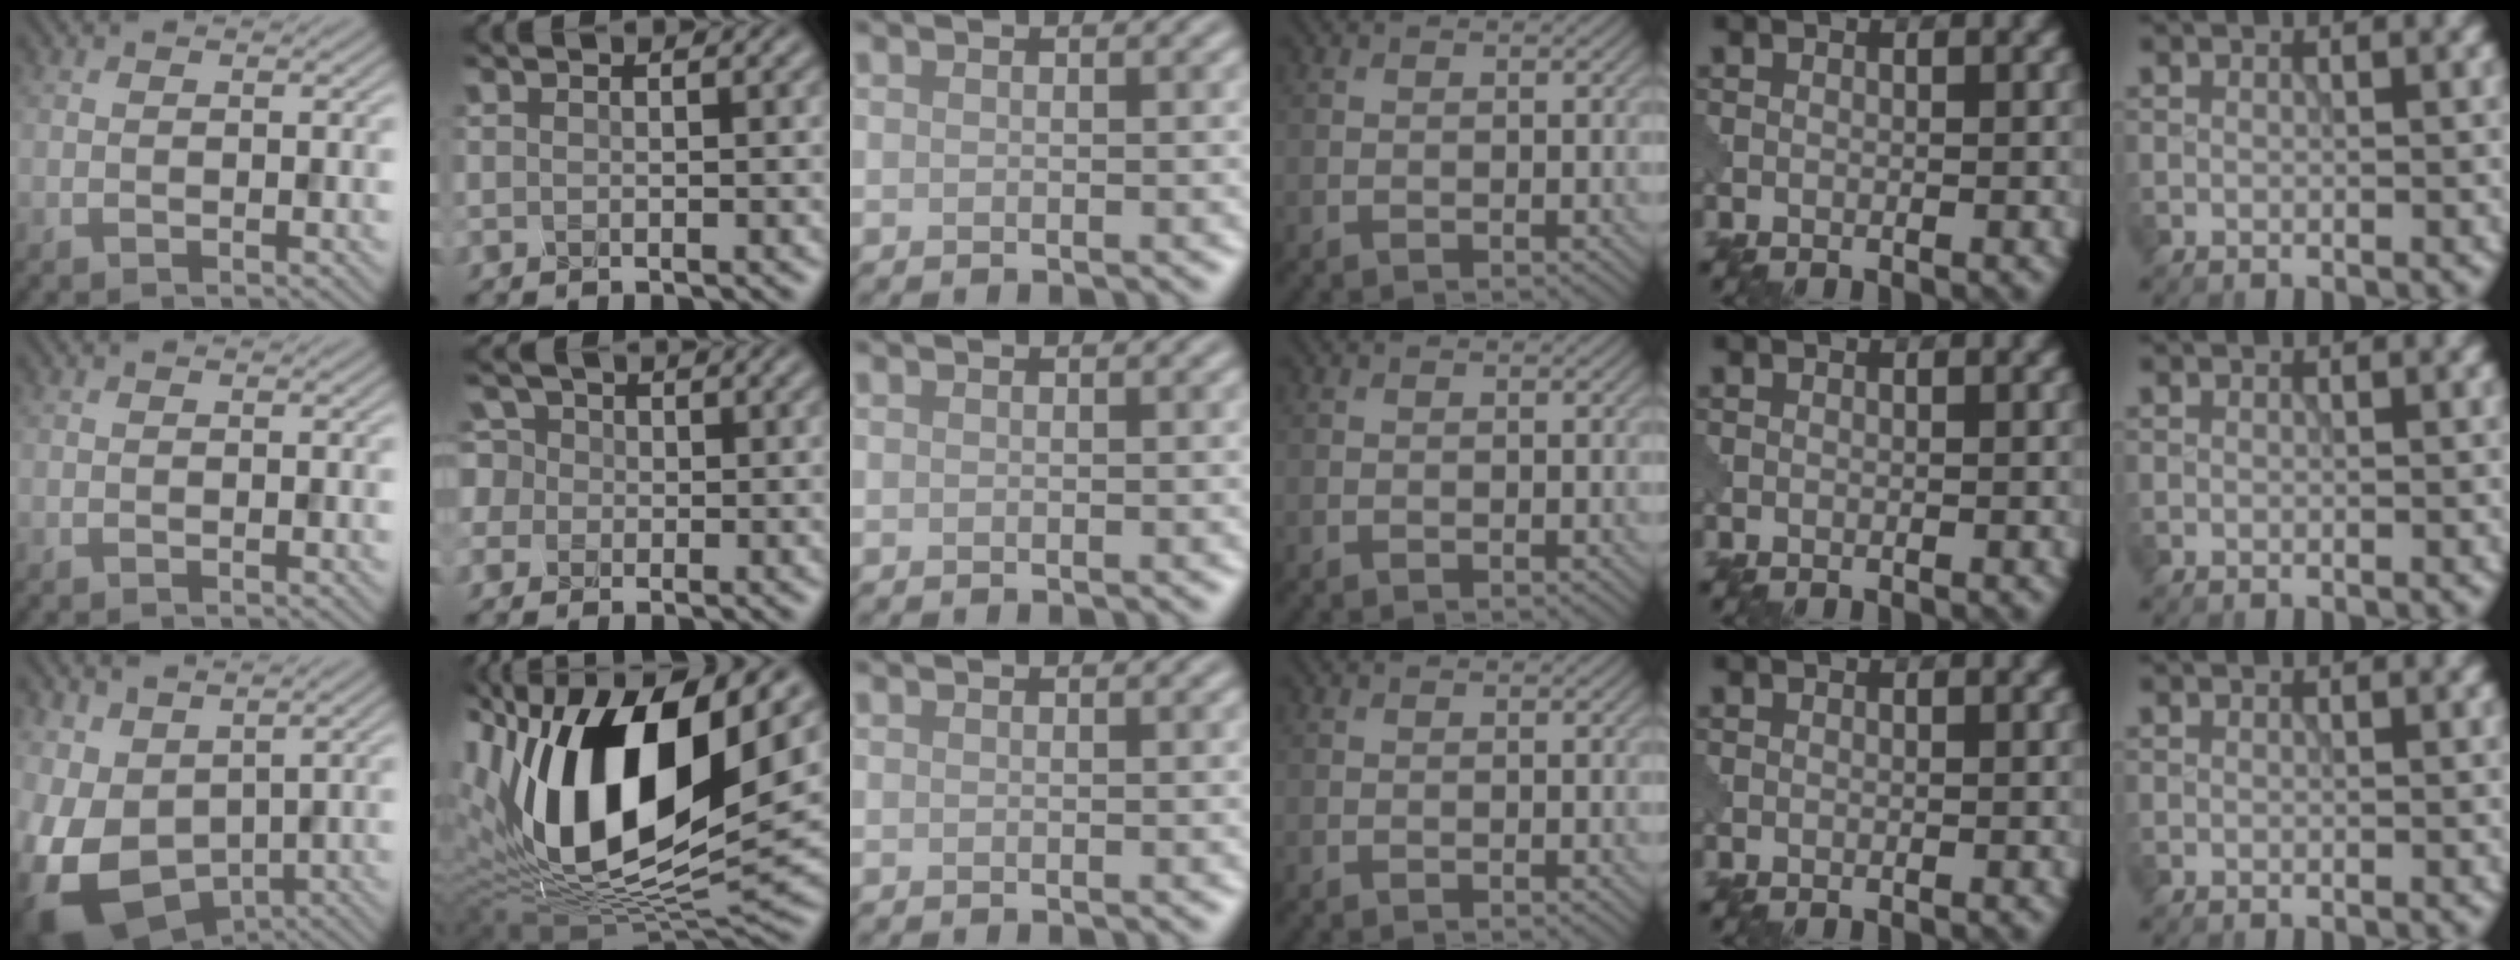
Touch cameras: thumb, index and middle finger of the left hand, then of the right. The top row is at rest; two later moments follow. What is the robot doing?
{"motion": "squeeze", "object": "foam earplug"}